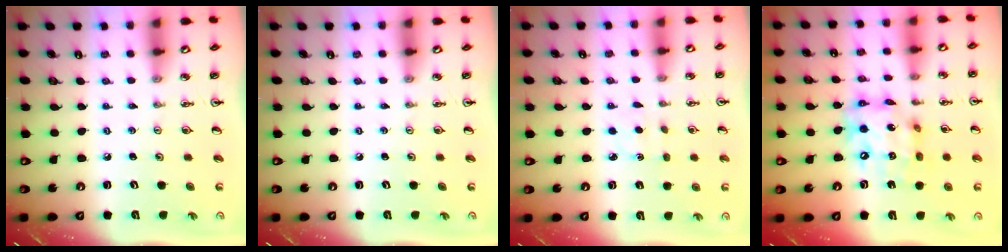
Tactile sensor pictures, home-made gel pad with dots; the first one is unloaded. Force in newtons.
{"total": 0.0}
{"total": 2.3, "press": 2.3, "slide": 0.3}
{"total": 12.2, "press": 12.1, "slide": 1.1}